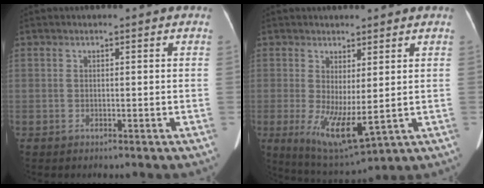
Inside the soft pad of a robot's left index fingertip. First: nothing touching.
{"total": 8.0, "force": [-0.7, 2.2, 7.6], "torque": [-0.144, -0.025, 0.007]}